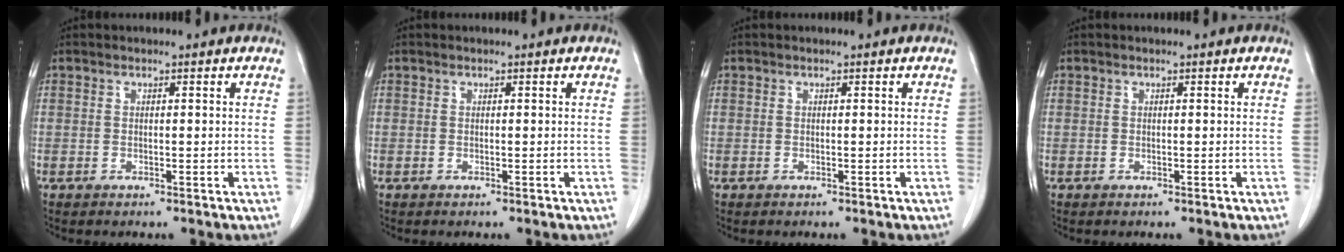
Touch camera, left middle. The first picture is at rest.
{"total": 0.0}
{"total": 0.0}
{"total": 0.0}